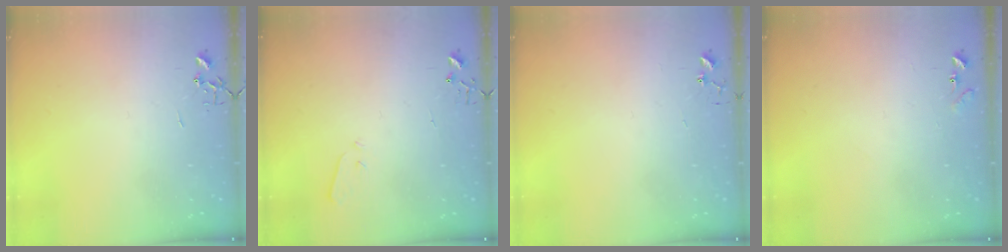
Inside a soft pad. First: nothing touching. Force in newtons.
{"total": 3.4, "press": 3.3, "slide": 0.5}
{"total": 3.5, "press": 3.4, "slide": 0.4}
{"total": 7.7, "press": 7.6, "slide": 0.6}